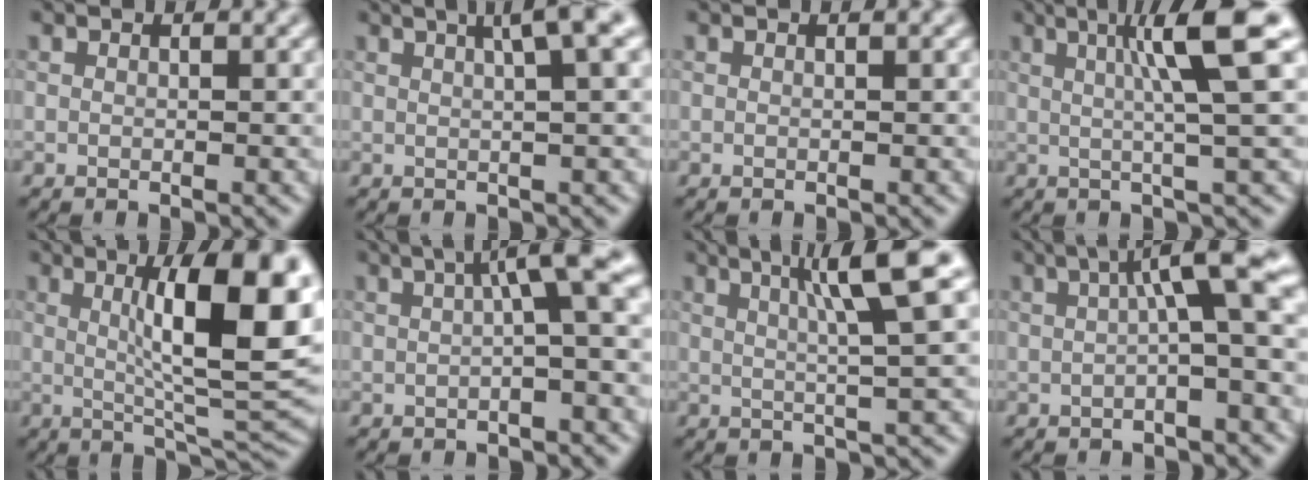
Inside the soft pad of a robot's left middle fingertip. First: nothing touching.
{"total": 4.3, "force": [1.7, 0.8, 3.9], "torque": [-0.046, 0.015, 0.021]}
{"total": 0.0}
{"total": 6.8, "force": [1.7, 0.8, 6.5], "torque": [-0.094, 0.018, 0.026]}
{"total": 12.2, "force": [2.5, 2.8, 11.6], "torque": [-0.158, 0.006, 0.039]}
{"total": 5.0, "force": [0.9, 0.7, 4.8], "torque": [-0.071, 0.019, 0.010]}
{"total": 7.2, "force": [2.6, 0.9, 6.6], "torque": [-0.088, 0.018, 0.042]}
{"total": 5.7, "force": [1.0, 0.7, 5.5], "torque": [-0.087, 0.015, 0.009]}